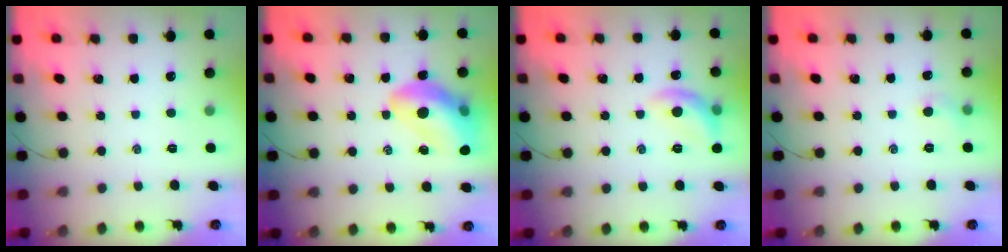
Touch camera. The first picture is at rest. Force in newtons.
{"total": 16.7, "press": 16.1, "slide": 4.5}
{"total": 9.8, "press": 9.8, "slide": 0.4}
{"total": 4.5, "press": 4.2, "slide": 1.6}